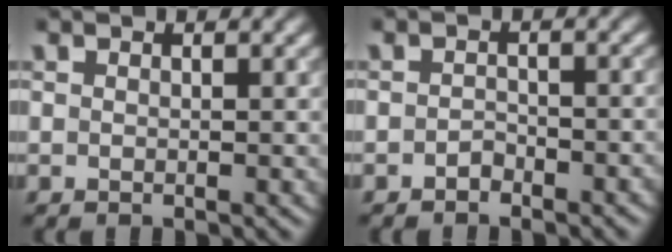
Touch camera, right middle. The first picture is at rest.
{"total": 1.4, "force": [-1.0, 0.7, 0.5], "torque": [-0.009, 0.004, -0.017]}